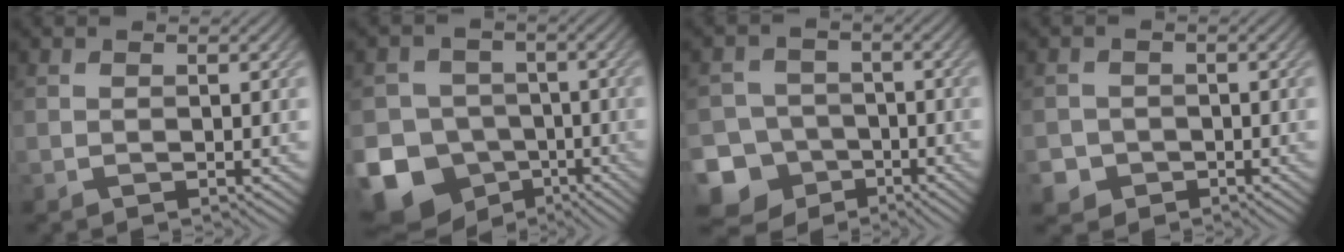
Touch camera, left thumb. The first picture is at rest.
{"total": 13.7, "force": [-6.8, 11.1, 4.2], "torque": [-0.119, -0.045, -0.134]}
{"total": 12.0, "force": [-6.1, 10.0, 2.8], "torque": [-0.095, -0.035, -0.117]}
{"total": 2.9, "force": [-1.3, 2.5, 0.4], "torque": [-0.008, -0.006, -0.028]}